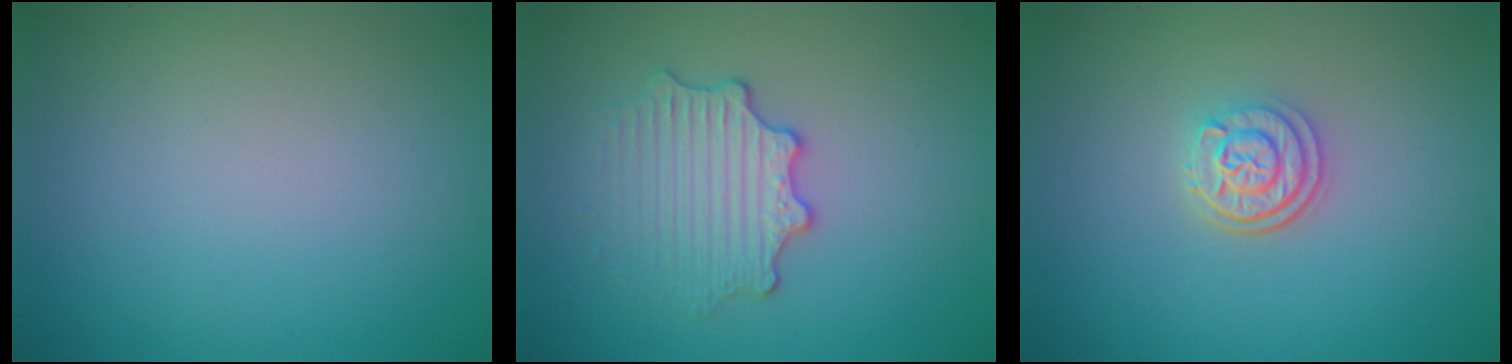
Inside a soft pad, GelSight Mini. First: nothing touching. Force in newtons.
{"total": 2.9, "press": 2.8, "slide": 0.9}
{"total": 2.8, "press": 2.4, "slide": 1.4}